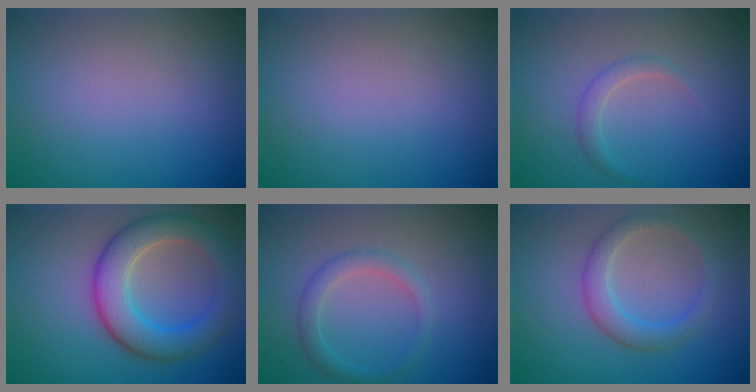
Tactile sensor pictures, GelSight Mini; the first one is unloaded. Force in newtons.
{"total": 0.0}
{"total": 1.4, "press": 1.4, "slide": 0.1}
{"total": 6.3, "press": 6.3, "slide": 0.3}
{"total": 2.2, "press": 2.2, "slide": 0.1}
{"total": 2.9, "press": 2.9, "slide": 0.2}